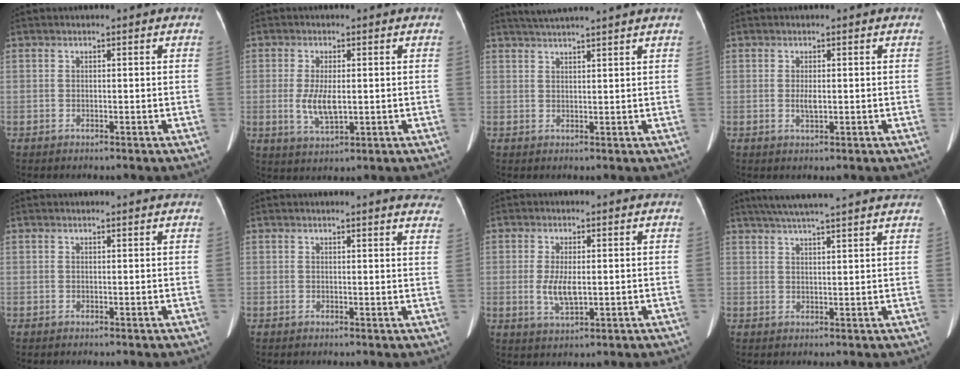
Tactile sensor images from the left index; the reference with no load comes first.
{"total": 4.9, "force": [-0.3, 1.7, 4.6], "torque": [-0.101, -0.010, 0.001]}
{"total": 7.3, "force": [6.5, -1.3, 3.1], "torque": [-0.049, 0.027, 0.092]}
{"total": 1.5, "force": [-0.1, 0.4, 1.4], "torque": [-0.031, -0.002, 0.000]}
{"total": 1.9, "force": [1.9, -0.1, 0.5], "torque": [-0.009, 0.013, 0.023]}
{"total": 9.7, "force": [8.8, 1.1, 3.9], "torque": [-0.025, -0.011, 0.073]}
{"total": 4.3, "force": [-0.2, 1.5, 4.0], "torque": [-0.087, -0.009, 0.002]}
{"total": 14.4, "force": [12.4, -0.1, 7.3], "torque": [-0.125, 0.038, 0.165]}